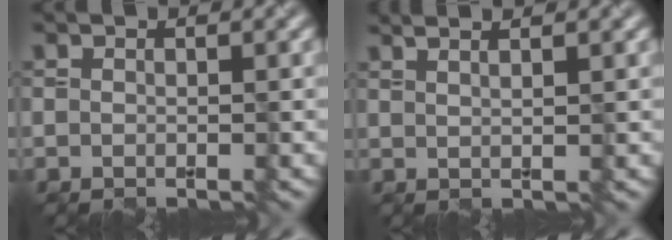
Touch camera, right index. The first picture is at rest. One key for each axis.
{"total": 3.9, "fx": 2.6, "fy": 1.5, "fz": 2.4, "tx": -0.011, "ty": 0.029, "tz": 0.005}